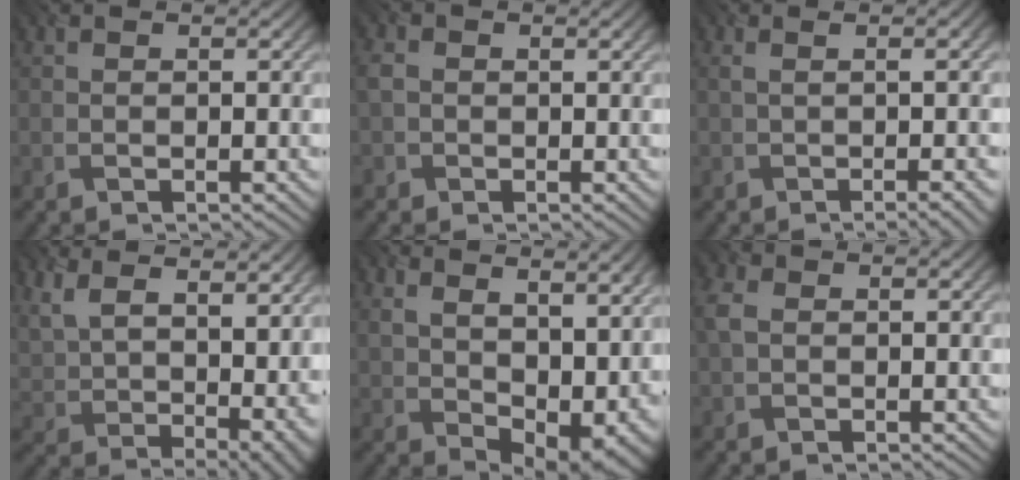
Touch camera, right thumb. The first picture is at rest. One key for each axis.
{"total": 2.2, "fx": 0.0, "fy": 2.0, "fz": 1.0, "tx": -0.027, "ty": 0.003, "tz": -0.006}
{"total": 5.6, "fx": -0.2, "fy": 1.6, "fz": 5.3, "tx": -0.059, "ty": 0.007, "tz": 0.000}
{"total": 14.2, "fx": 7.4, "fy": 6.4, "fz": 10.3, "tx": -0.212, "ty": 0.008, "tz": 0.143}
{"total": 15.5, "fx": 4.7, "fy": 8.3, "fz": 12.2, "tx": -0.179, "ty": 0.005, "tz": 0.112}
{"total": 2.4, "fx": 0.3, "fy": 1.8, "fz": 1.6, "tx": -0.045, "ty": 0.008, "tz": 0.000}